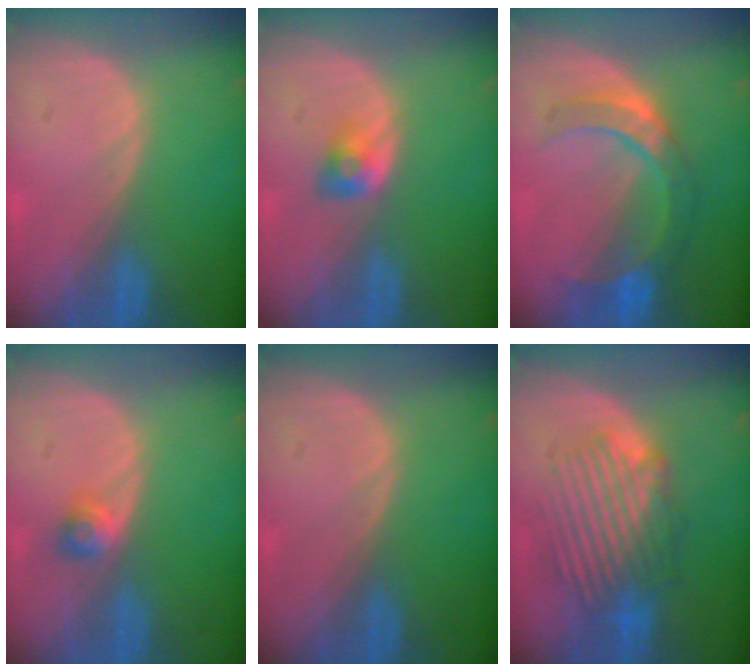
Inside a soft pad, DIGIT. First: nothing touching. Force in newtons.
{"total": 2.7, "press": 2.4, "slide": 1.2}
{"total": 7.0, "press": 6.9, "slide": 1.0}
{"total": 2.6, "press": 2.3, "slide": 1.2}
{"total": 0.0}
{"total": 8.5, "press": 8.2, "slide": 2.5}